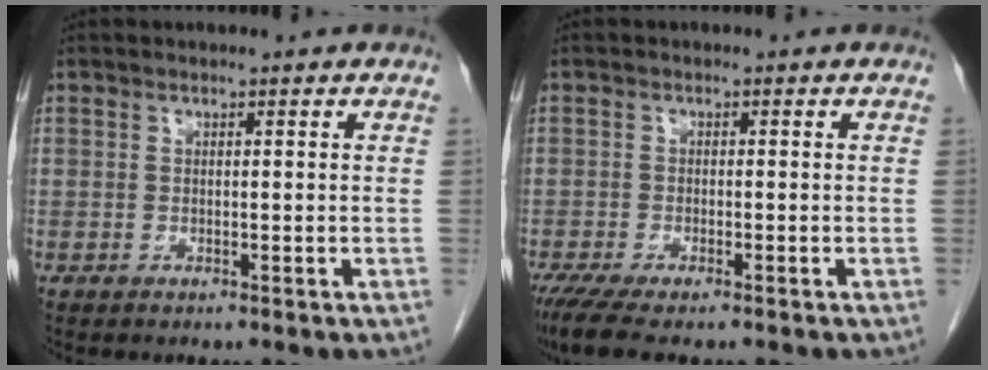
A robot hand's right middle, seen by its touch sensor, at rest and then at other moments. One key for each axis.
{"total": 6.7, "fx": -5.1, "fy": 1.3, "fz": 4.1, "tx": -0.066, "ty": -0.016, "tz": -0.086}